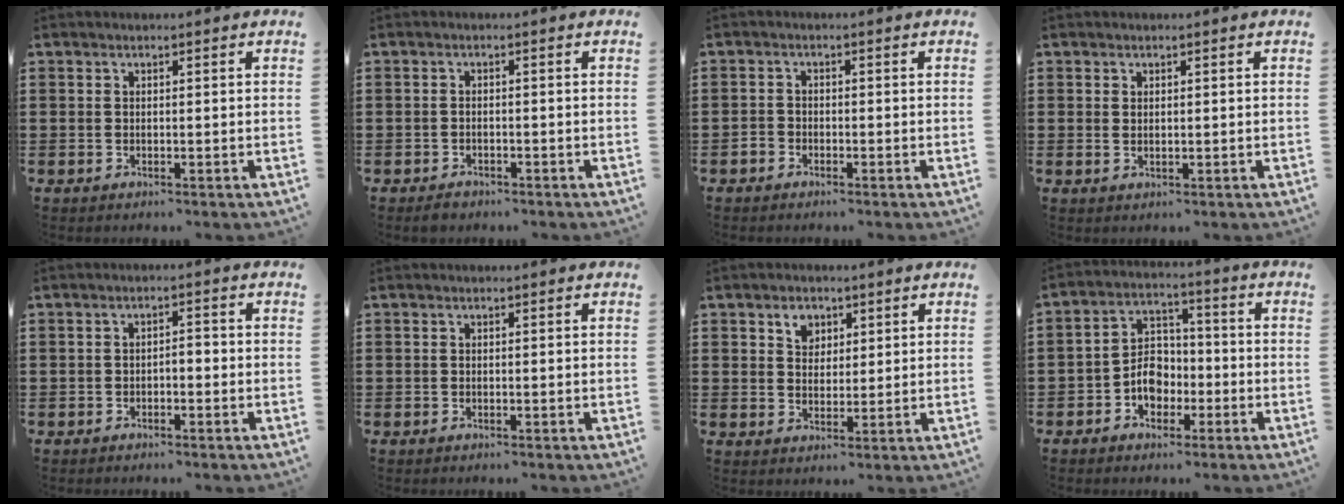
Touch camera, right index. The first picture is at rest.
{"total": 1.1, "force": [-1.0, 0.5, 0.3], "torque": [-0.009, -0.002, -0.020]}
{"total": 1.0, "force": [-0.9, 0.5, 0.0], "torque": [-0.002, 0.003, -0.019]}
{"total": 0.8, "force": [0.4, 0.4, 0.5], "torque": [-0.009, 0.005, 0.007]}
{"total": 1.4, "force": [-0.9, 0.6, 0.8], "torque": [-0.020, 0.002, -0.021]}
{"total": 0.0}
{"total": 3.5, "force": [2.0, 2.5, 1.4], "torque": [-0.030, 0.007, 0.034]}
{"total": 5.7, "force": [-2.0, 4.3, 3.1], "torque": [-0.045, 0.008, -0.041]}